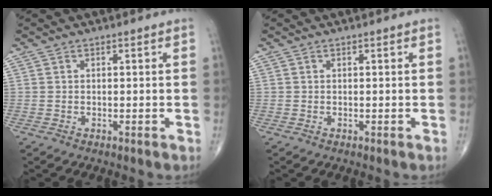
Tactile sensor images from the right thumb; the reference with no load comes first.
{"total": 0.0}